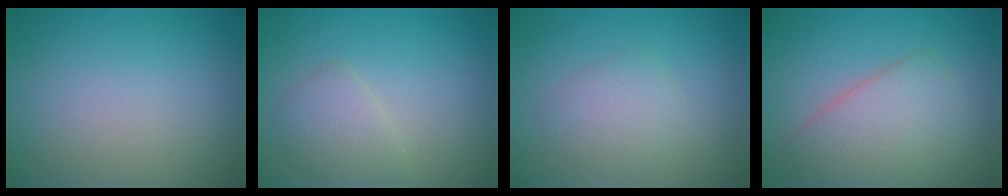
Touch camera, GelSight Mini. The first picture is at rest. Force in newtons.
{"total": 2.2, "press": 2.2, "slide": 0.0}
{"total": 2.4, "press": 2.4, "slide": 0.1}
{"total": 5.0, "press": 5.0, "slide": 0.3}